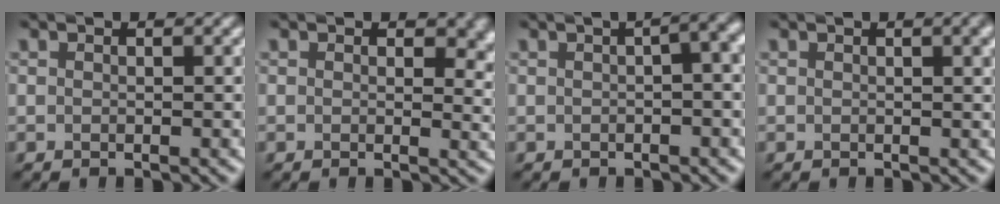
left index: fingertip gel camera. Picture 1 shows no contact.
{"total": 3.3, "force": [1.0, 2.0, 2.4], "torque": [-0.021, -0.010, 0.009]}
{"total": 5.9, "force": [1.1, 2.5, 5.2], "torque": [-0.034, 0.024, 0.001]}
{"total": 2.4, "force": [0.8, 0.8, 2.1], "torque": [-0.015, 0.006, 0.009]}